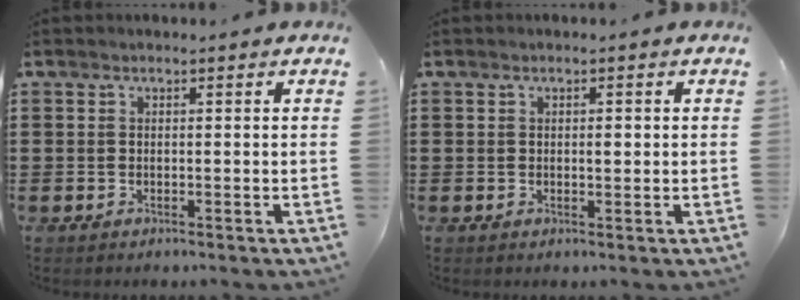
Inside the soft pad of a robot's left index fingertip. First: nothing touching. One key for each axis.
{"total": 1.2, "fx": 0.2, "fy": 0.5, "fz": 1.1, "tx": -0.013, "ty": 0.001, "tz": 0.001}